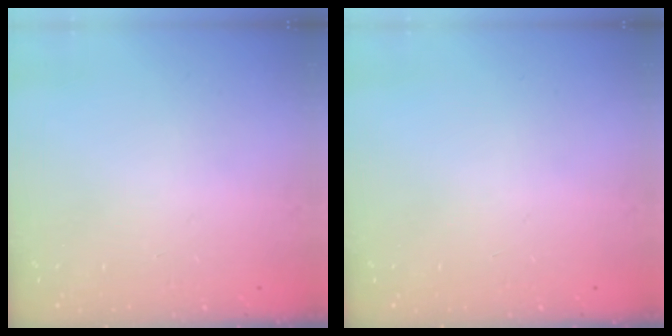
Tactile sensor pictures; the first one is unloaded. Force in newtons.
{"total": 0.0}